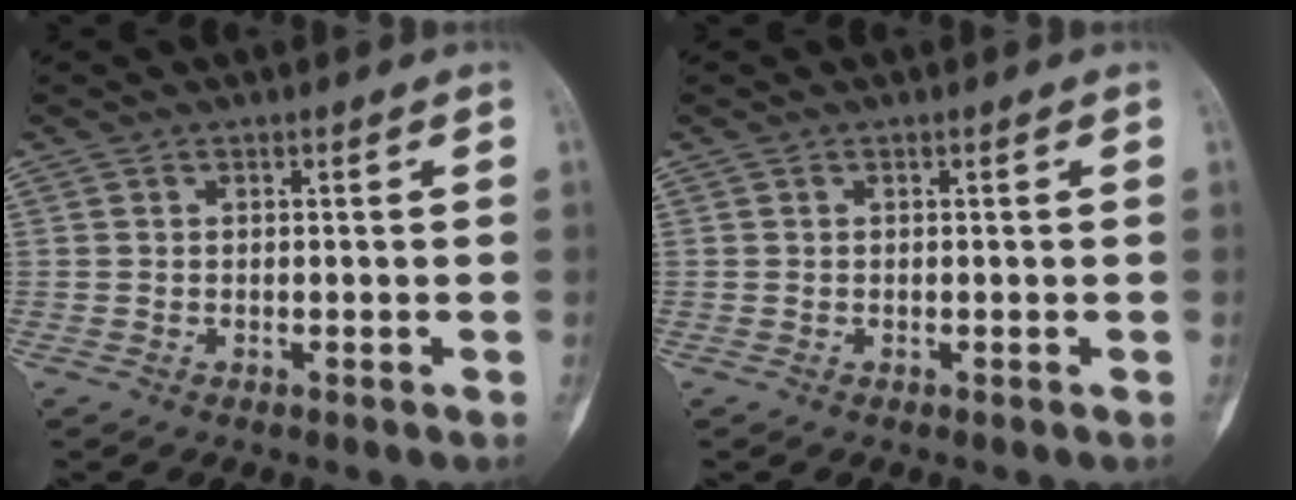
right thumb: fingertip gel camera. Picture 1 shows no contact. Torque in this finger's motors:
{"motor_torque": [0.16, -0.16, 0.25, -0.06, 0.03]}